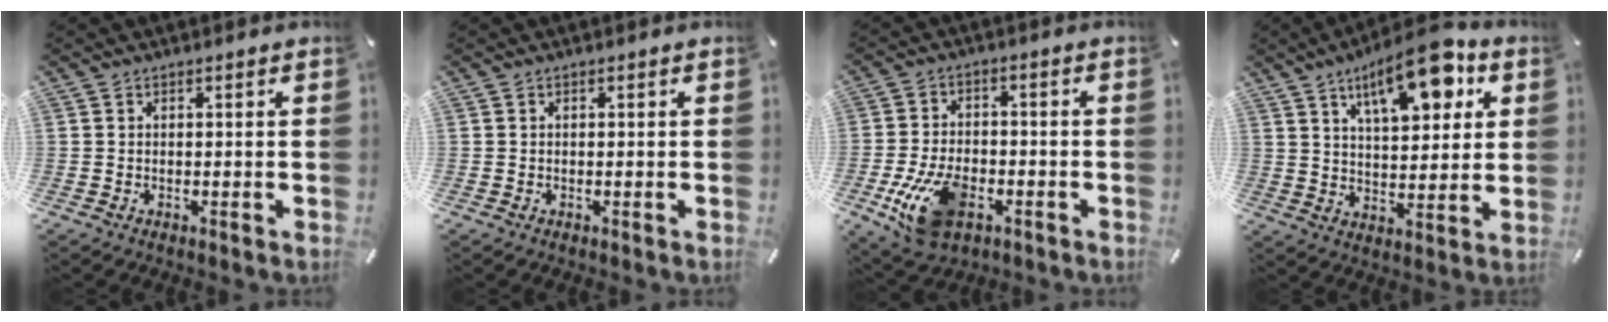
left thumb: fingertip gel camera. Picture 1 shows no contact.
{"total": 0.0}
{"total": 12.8, "force": [-4.8, 7.7, 9.0], "torque": [-0.183, 0.007, -0.085]}
{"total": 15.7, "force": [8.5, 6.7, 11.3], "torque": [-0.166, -0.031, 0.140]}